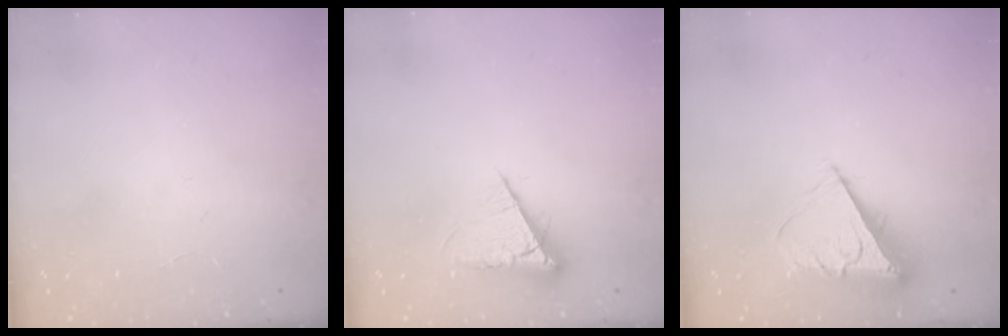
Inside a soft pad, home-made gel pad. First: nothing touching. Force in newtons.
{"total": 8.6, "press": 8.5, "slide": 0.4}
{"total": 8.6, "press": 8.6, "slide": 0.6}